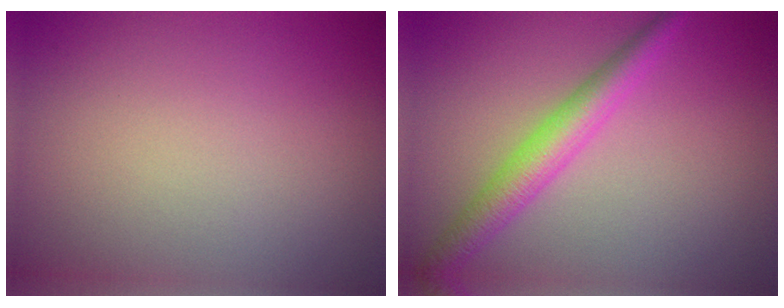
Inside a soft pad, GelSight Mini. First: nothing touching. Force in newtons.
{"total": 3.6, "press": 3.6, "slide": 0.1}